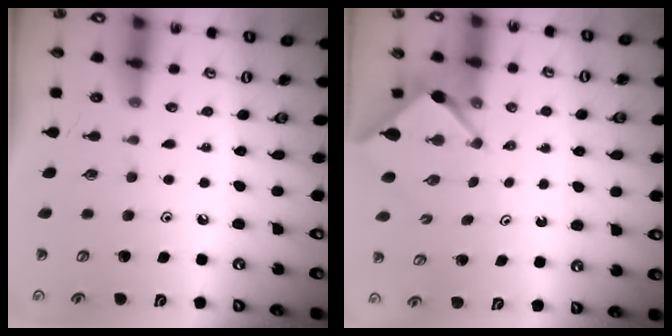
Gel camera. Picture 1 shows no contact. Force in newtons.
{"total": 2.4, "press": 2.4, "slide": 0.3}